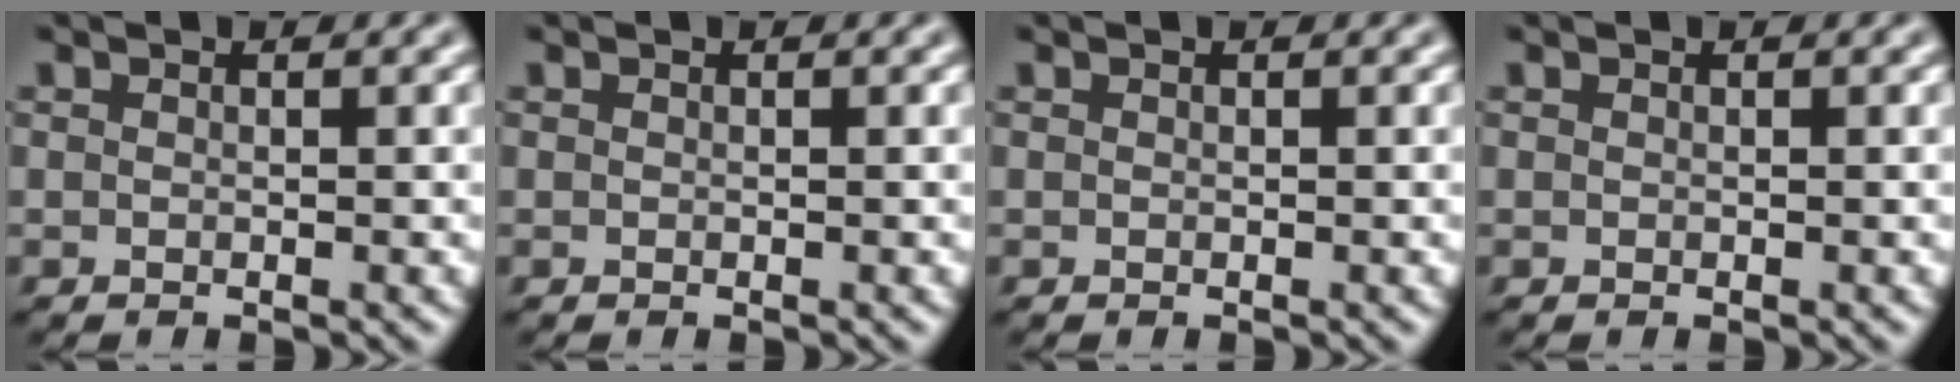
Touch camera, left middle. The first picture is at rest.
{"total": 0.0}
{"total": 0.0}
{"total": 0.0}